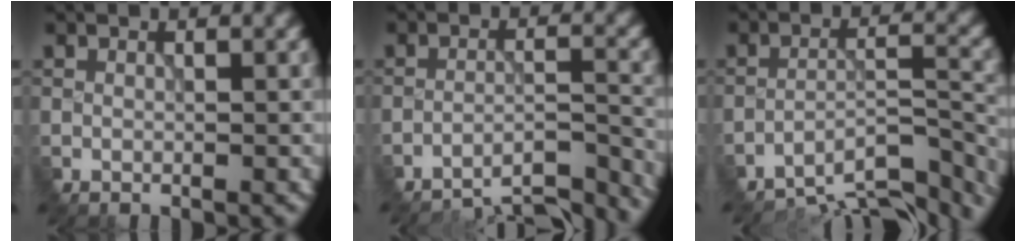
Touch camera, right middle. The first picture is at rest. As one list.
[{"total": 10.1, "force": [-9.9, 1.3, 1.4], "torque": [-0.021, 0.018, -0.127]}, {"total": 8.4, "force": [-7.8, 1.5, 2.8], "torque": [-0.050, 0.011, -0.118]}]